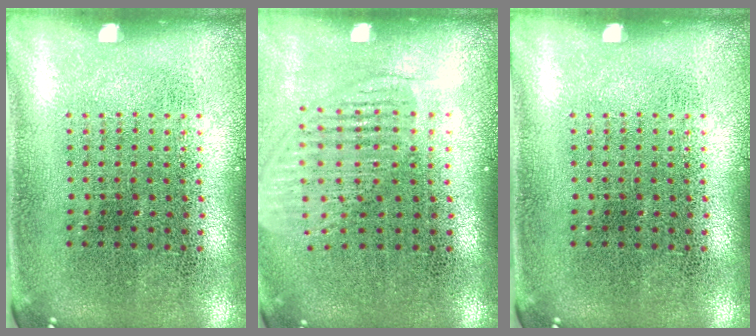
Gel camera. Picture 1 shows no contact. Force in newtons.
{"total": 1.6, "press": 1.5, "slide": 0.8}
{"total": 0.0}